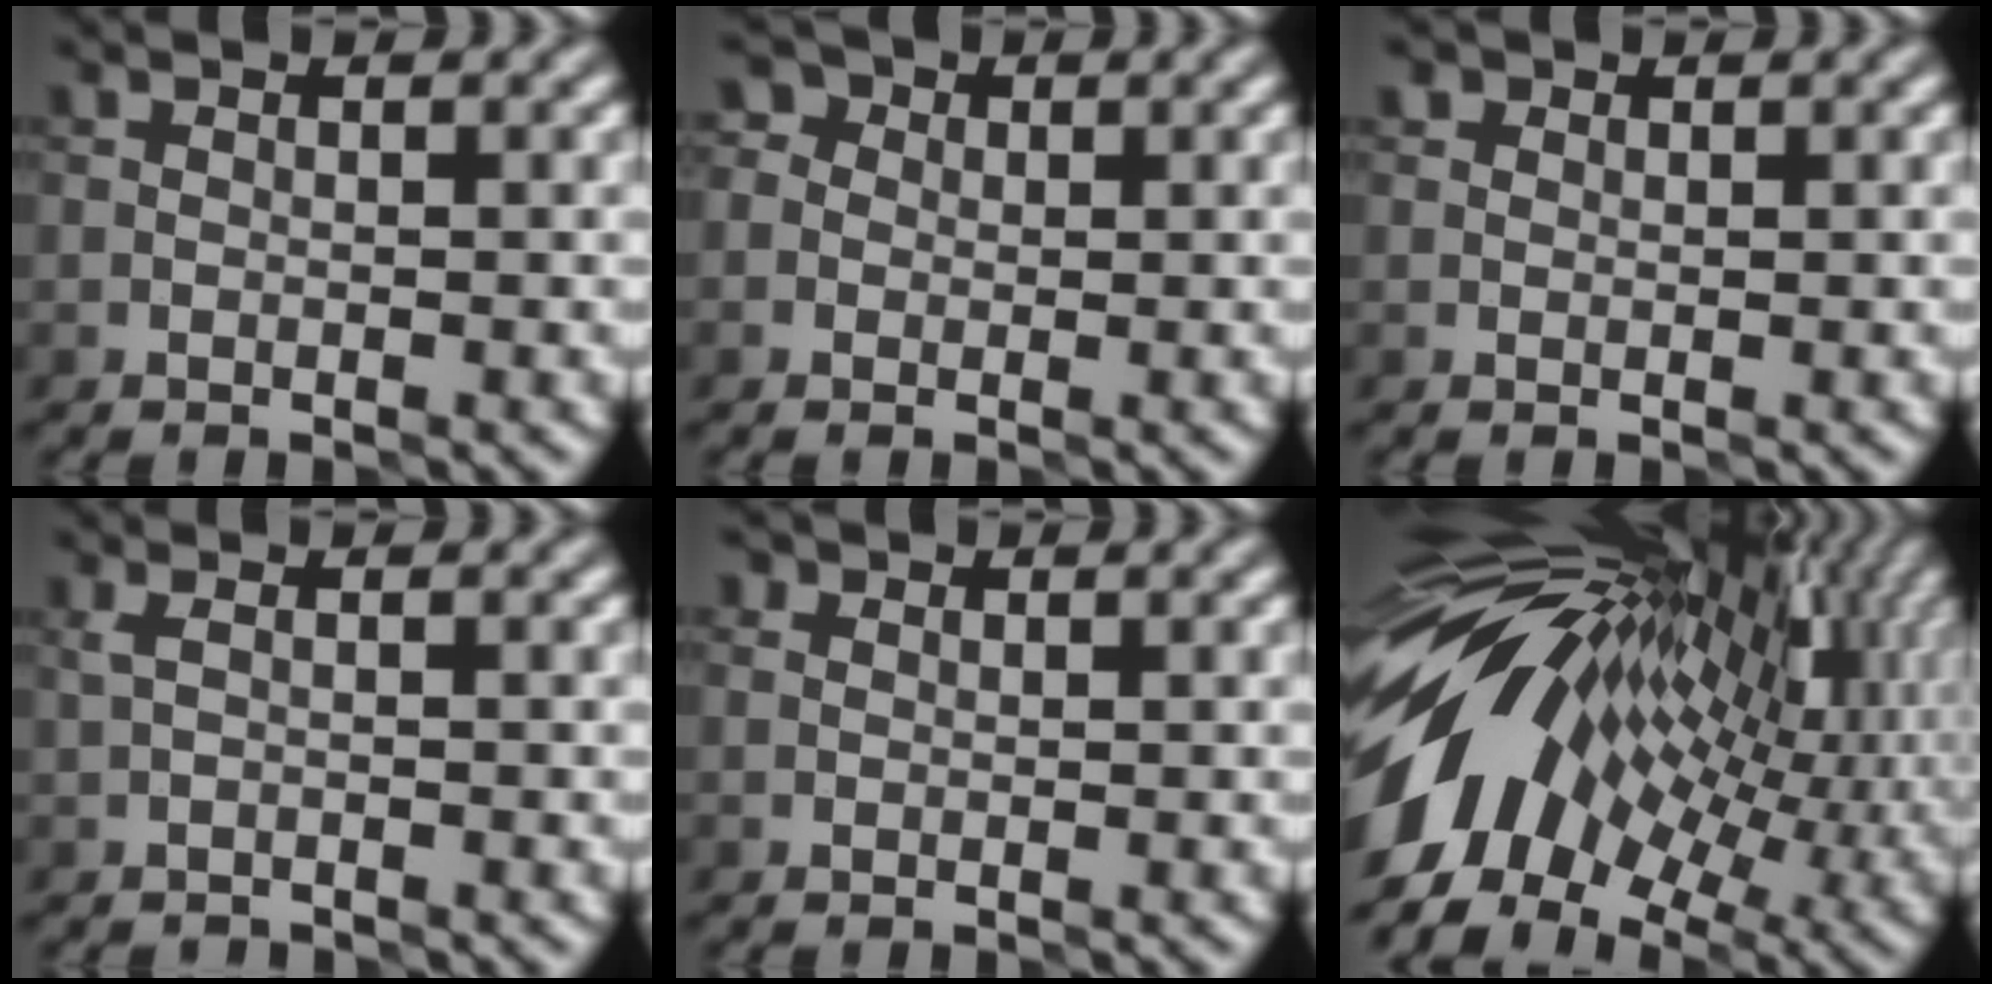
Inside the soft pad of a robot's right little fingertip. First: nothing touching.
{"total": 2.7, "force": [0.9, 2.3, 1.0], "torque": [0.002, 0.015, -0.012]}
{"total": 1.3, "force": [0.9, 0.8, 0.4], "torque": [-0.002, 0.001, -0.004]}
{"total": 0.6, "force": [-0.3, 0.2, 0.5], "torque": [-0.013, 0.000, -0.005]}
{"total": 1.3, "force": [0.7, 1.0, 0.6], "torque": [-0.001, 0.003, -0.012]}
{"total": 16.5, "force": [1.3, 8.9, 13.9], "torque": [-0.253, 0.014, 0.016]}